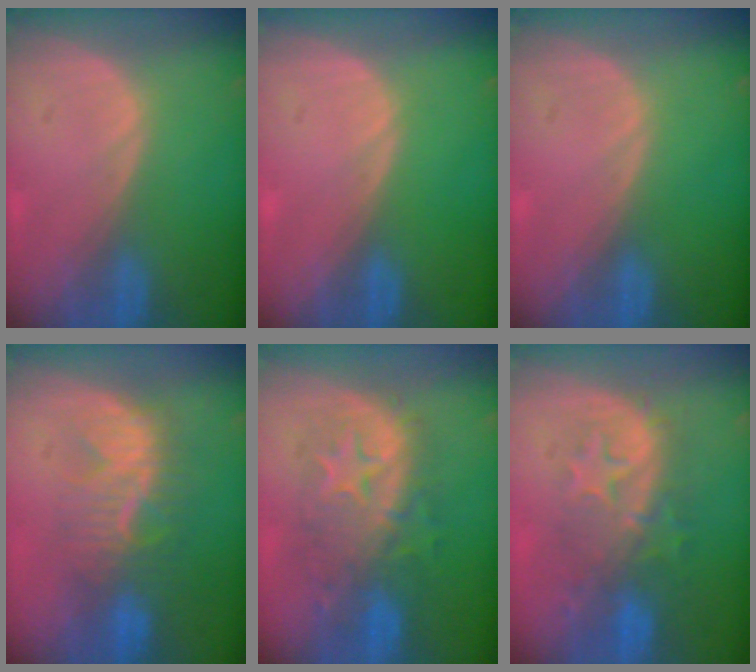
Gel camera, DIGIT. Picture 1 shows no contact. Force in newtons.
{"total": 0.0}
{"total": 0.0}
{"total": 8.4, "press": 7.9, "slide": 2.6}
{"total": 9.0, "press": 9.0, "slide": 0.3}
{"total": 8.4, "press": 8.3, "slide": 1.3}